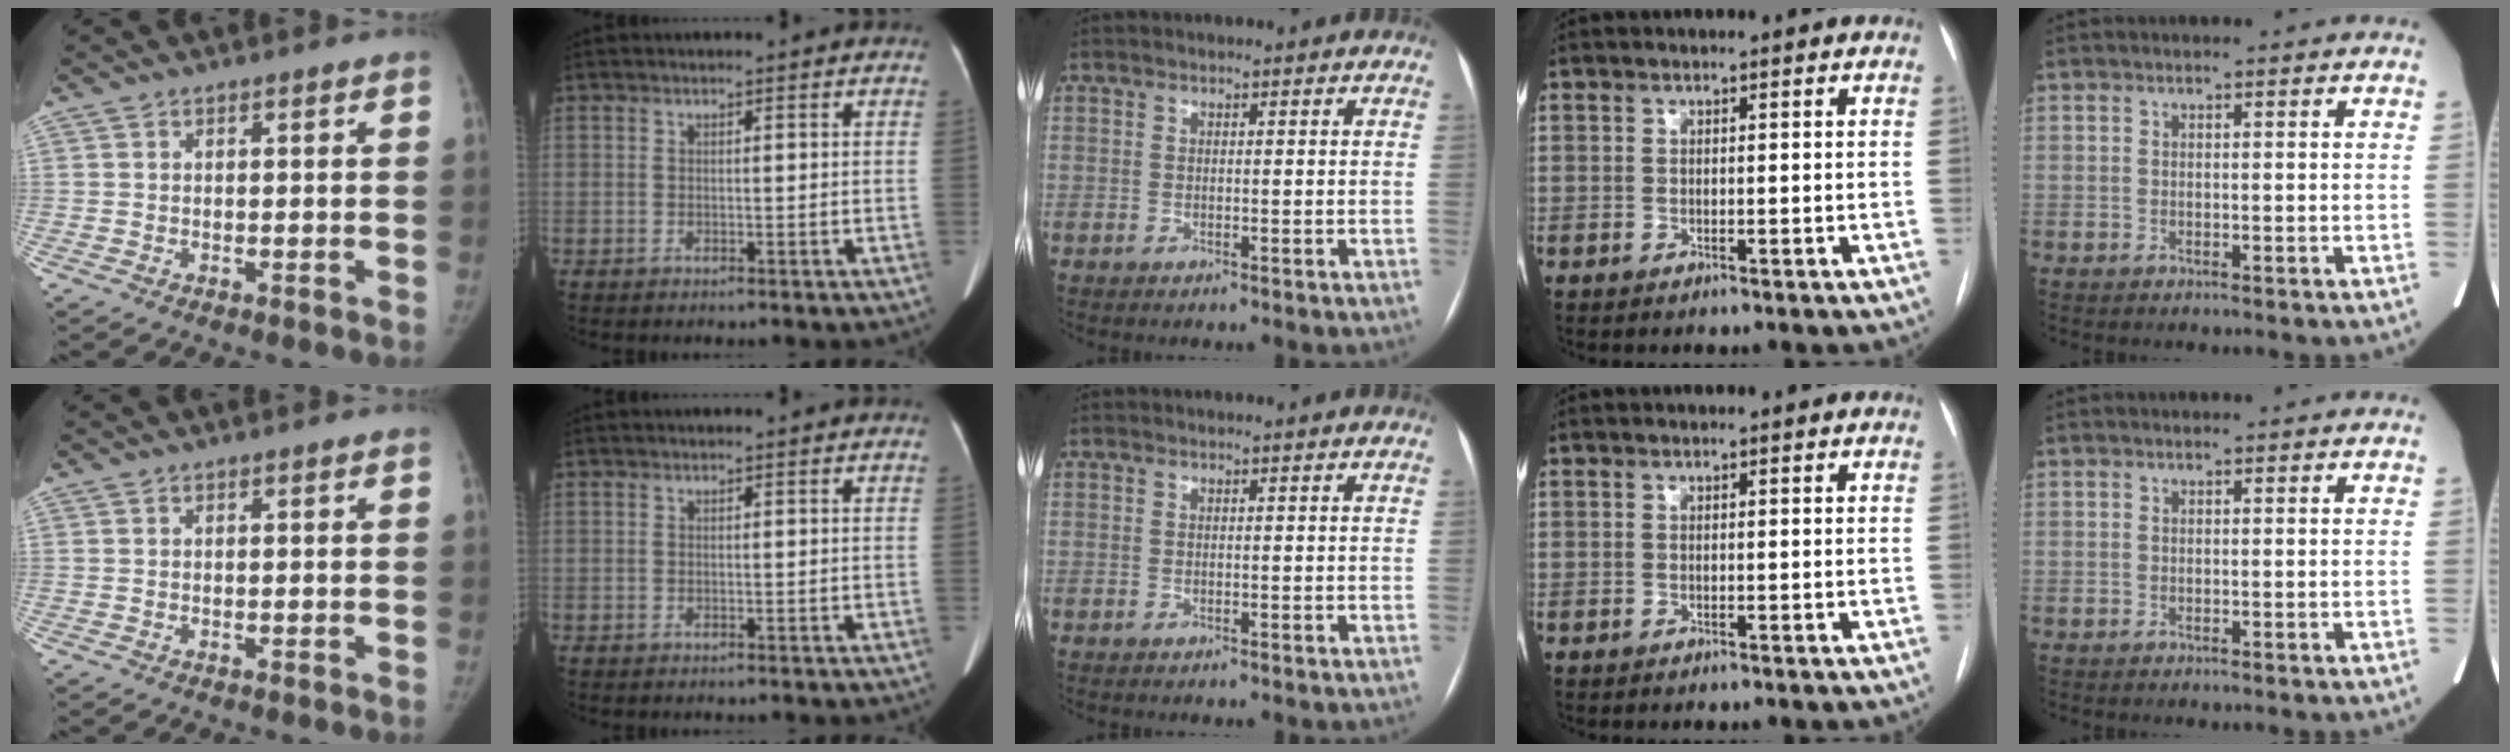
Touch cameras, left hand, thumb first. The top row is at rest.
{}